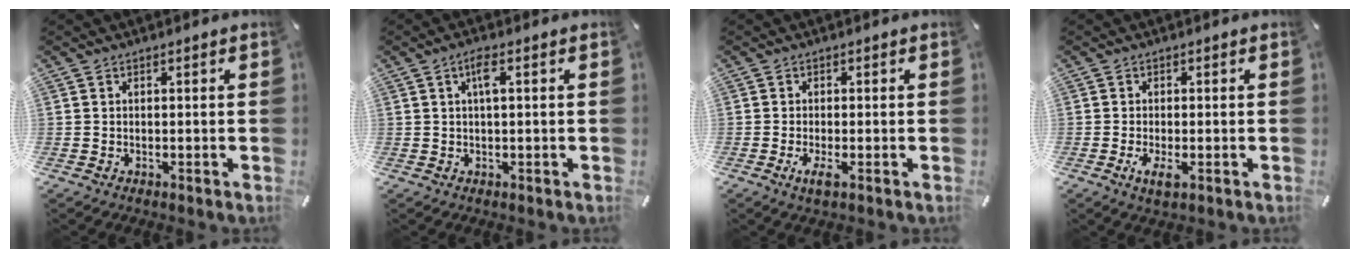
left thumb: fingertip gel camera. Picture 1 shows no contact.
{"total": 3.2, "force": [0.8, 0.7, 3.1], "torque": [-0.062, 0.006, 0.011]}
{"total": 3.1, "force": [-0.9, 0.8, 2.9], "torque": [-0.059, -0.006, -0.018]}
{"total": 3.4, "force": [-0.9, 1.2, 3.1], "torque": [-0.064, -0.005, -0.018]}